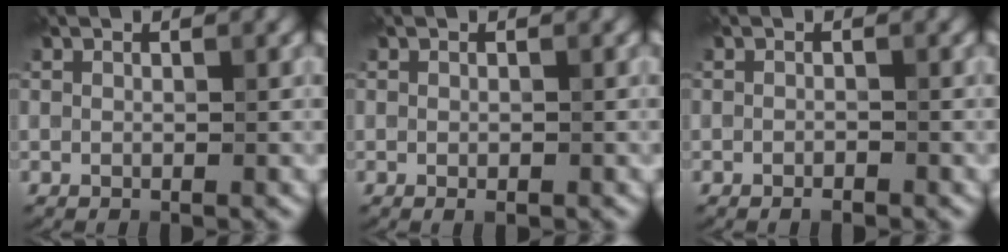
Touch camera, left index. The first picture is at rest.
{"total": 0.7, "force": [-0.2, 0.3, 0.5], "torque": [-0.006, -0.001, -0.001]}
{"total": 0.7, "force": [-0.5, 0.2, 0.4], "torque": [-0.006, -0.001, -0.008]}